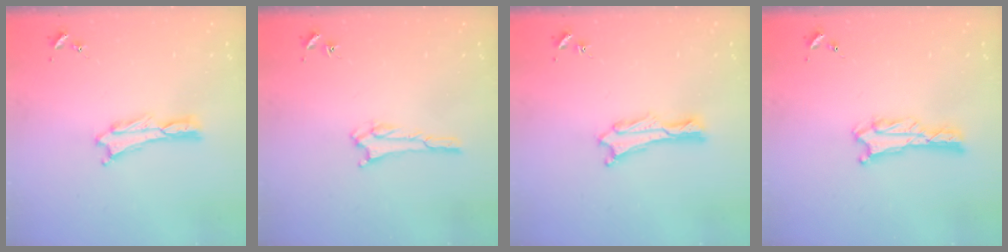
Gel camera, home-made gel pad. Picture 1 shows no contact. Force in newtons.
{"total": 1.8, "press": 1.8, "slide": 0.2}
{"total": 0.8, "press": 0.7, "slide": 0.2}
{"total": 1.4, "press": 1.4, "slide": 0.1}